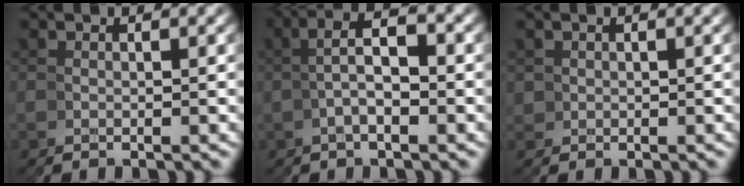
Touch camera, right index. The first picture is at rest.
{"total": 5.4, "force": [0.8, 3.3, 4.2], "torque": [-0.048, 0.015, -0.004]}
{"total": 1.8, "force": [-0.1, 1.8, -0.2], "torque": [0.011, -0.010, 0.007]}